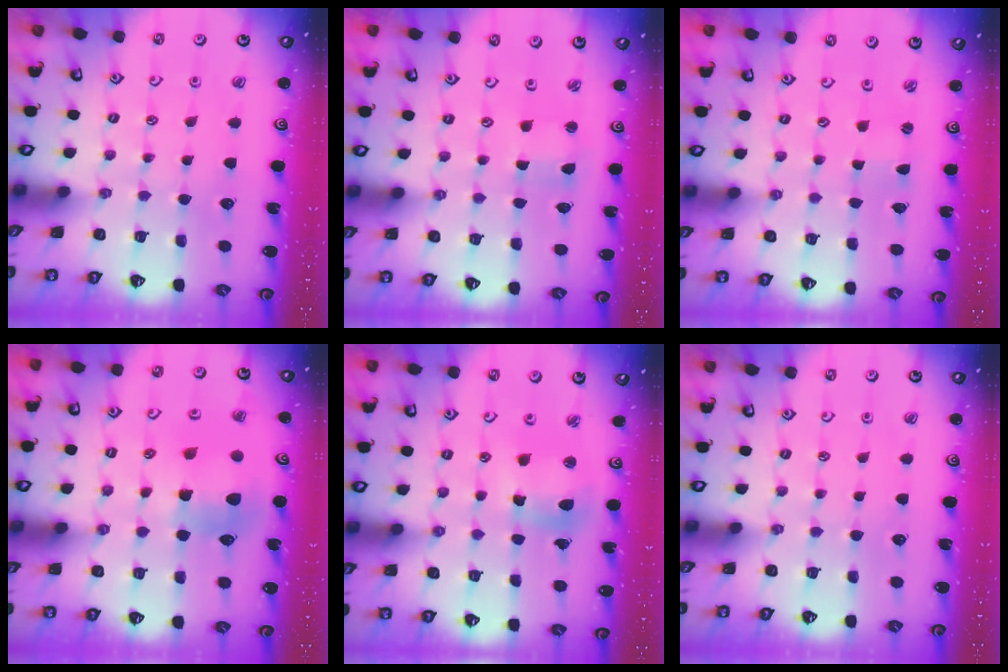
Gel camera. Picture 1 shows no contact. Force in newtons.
{"total": 2.3, "press": 2.3, "slide": 0.3}
{"total": 0.0}
{"total": 8.8, "press": 8.7, "slide": 0.6}
{"total": 10.6, "press": 10.5, "slide": 1.5}
{"total": 0.0}